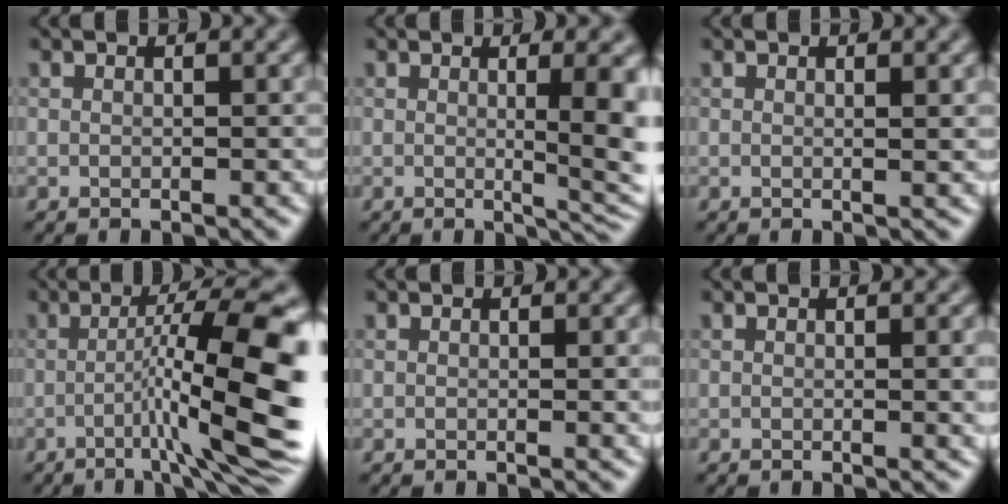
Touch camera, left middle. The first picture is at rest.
{"total": 6.1, "force": [0.4, 1.8, 5.8], "torque": [-0.060, -0.007, 0.010]}
{"total": 1.0, "force": [0.4, 0.3, 0.8], "torque": [-0.006, 0.000, 0.003]}
{"total": 10.3, "force": [-2.5, 1.2, 9.9], "torque": [-0.139, 0.015, -0.043]}
{"total": 0.9, "force": [0.0, 0.2, 0.9], "torque": [-0.009, -0.001, -0.001]}
{"total": 1.8, "force": [0.1, 0.5, 1.7], "torque": [-0.018, 0.000, -0.002]}